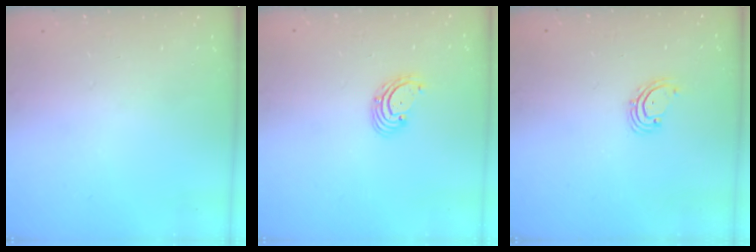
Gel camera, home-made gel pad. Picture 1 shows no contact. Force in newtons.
{"total": 2.9, "press": 2.9, "slide": 0.3}
{"total": 2.0, "press": 2.0, "slide": 0.4}